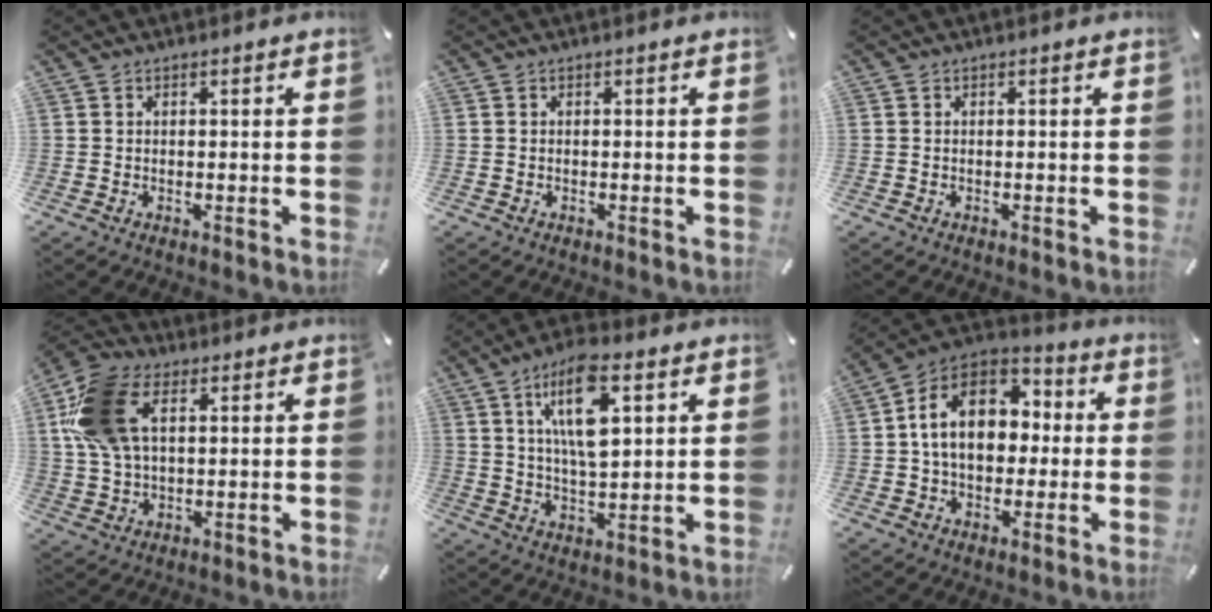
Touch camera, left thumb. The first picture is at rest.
{"total": 0.0}
{"total": 0.0}
{"total": 16.3, "force": [5.0, 10.2, 11.7], "torque": [-0.271, 0.008, 0.091]}
{"total": 13.2, "force": [5.7, 5.2, 10.7], "torque": [-0.196, -0.009, 0.092]}
{"total": 15.4, "force": [0.5, 11.6, 10.1], "torque": [-0.198, 0.013, 0.006]}